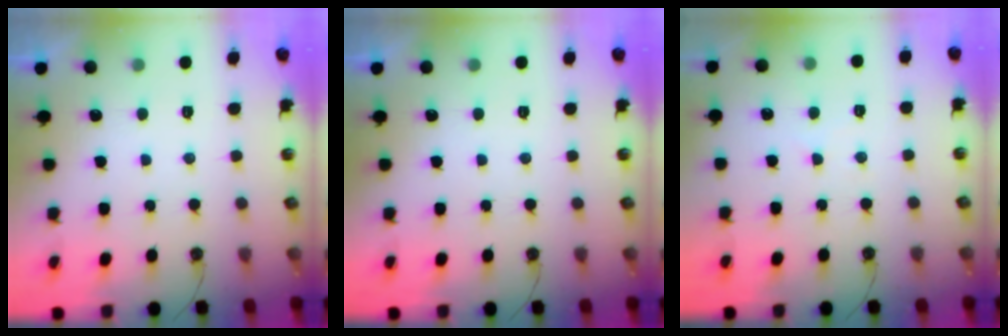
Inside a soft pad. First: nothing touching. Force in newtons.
{"total": 0.0}
{"total": 3.1, "press": 3.1, "slide": 0.5}